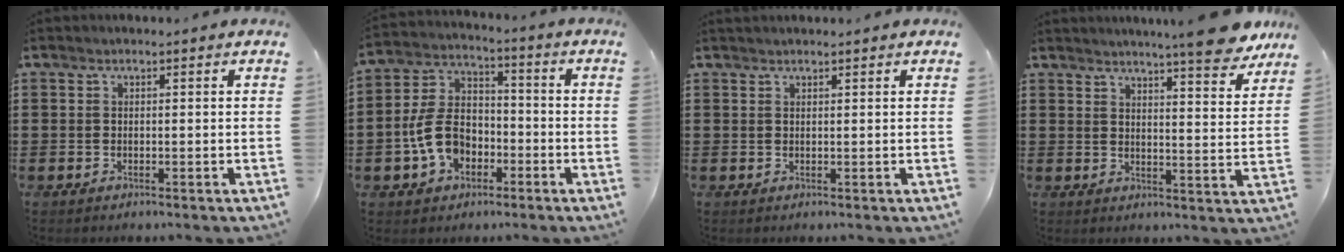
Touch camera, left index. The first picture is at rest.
{"total": 8.9, "force": [-2.9, 6.4, 5.5], "torque": [-0.139, 0.015, -0.058]}
{"total": 0.7, "force": [0.6, 0.0, 0.2], "torque": [-0.004, -0.001, 0.013]}
{"total": 7.6, "force": [6.8, -0.3, 3.5], "torque": [-0.064, -0.036, 0.116]}